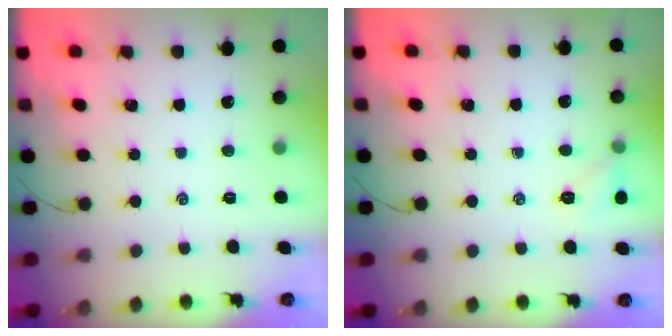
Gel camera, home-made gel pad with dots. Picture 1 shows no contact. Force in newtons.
{"total": 5.9, "press": 5.7, "slide": 1.5}